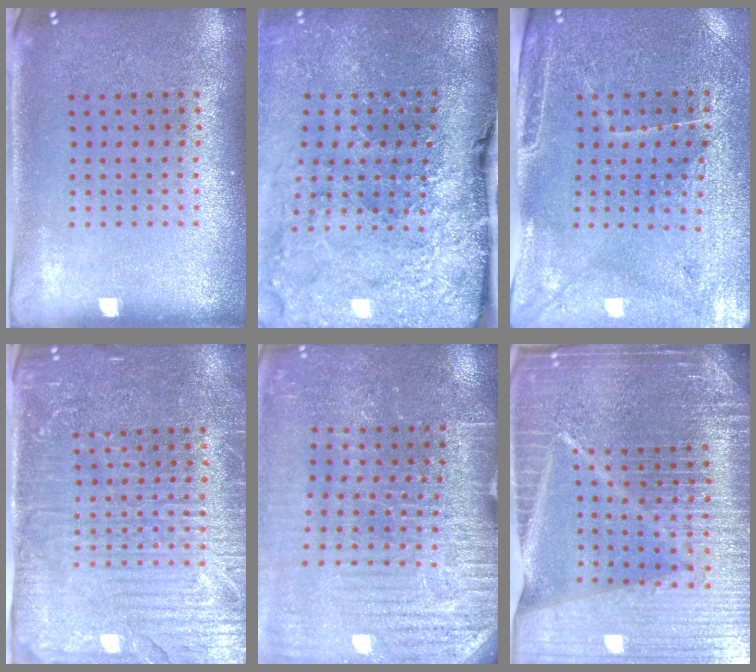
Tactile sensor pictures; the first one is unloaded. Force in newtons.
{"total": 4.7, "press": 3.6, "slide": 2.9}
{"total": 3.2, "press": 3.1, "slide": 0.9}
{"total": 4.3, "press": 3.9, "slide": 1.6}
{"total": 3.6, "press": 3.6, "slide": 0.4}
{"total": 7.3, "press": 6.2, "slide": 3.9}